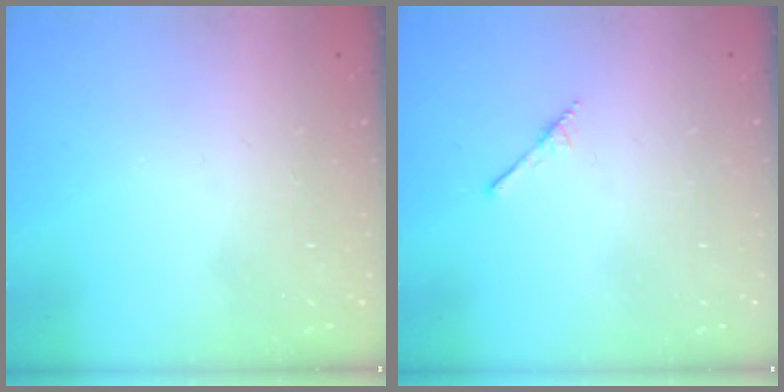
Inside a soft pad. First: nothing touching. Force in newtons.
{"total": 1.7, "press": 1.7, "slide": 0.1}